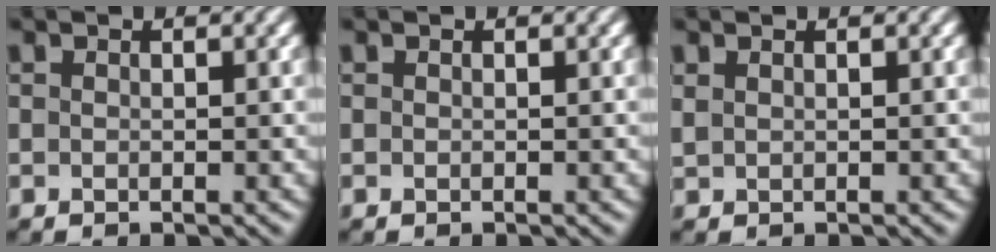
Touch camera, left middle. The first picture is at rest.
{"total": 0.0}
{"total": 0.6, "force": [0.5, 0.2, 0.3], "torque": [-0.010, 0.002, 0.014]}